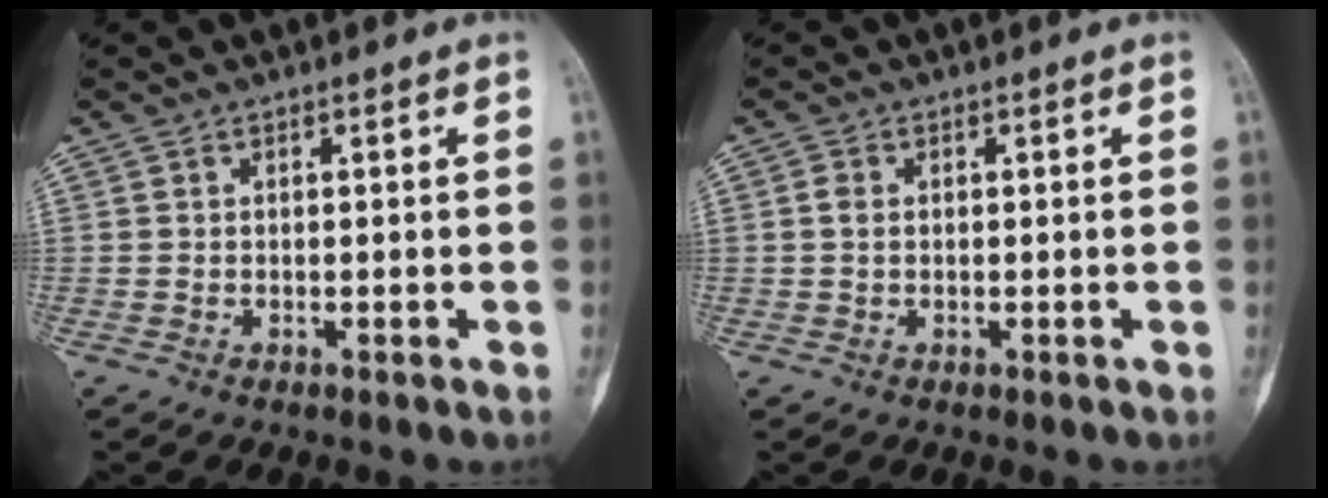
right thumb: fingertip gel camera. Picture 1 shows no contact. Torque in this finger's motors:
{"motor_torque": [-0.89, 0.06, 0.27, 0.26, 0.00]}